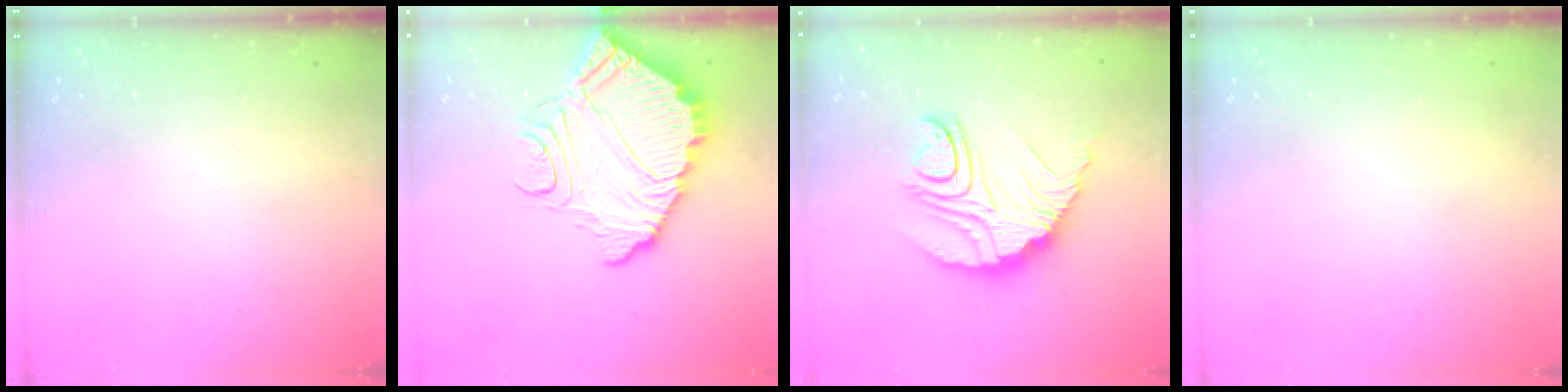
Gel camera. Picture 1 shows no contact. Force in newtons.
{"total": 13.3, "press": 13.2, "slide": 1.0}
{"total": 17.5, "press": 17.4, "slide": 1.3}
{"total": 2.1, "press": 2.1, "slide": 0.1}